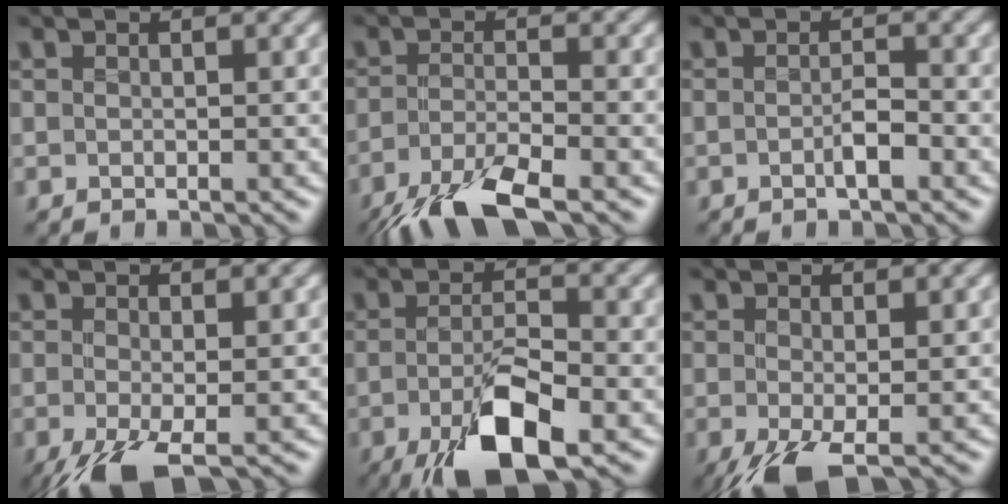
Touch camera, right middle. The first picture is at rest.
{"total": 6.8, "force": [-4.9, 1.7, 4.5], "torque": [-0.084, -0.016, -0.100]}
{"total": 1.6, "force": [-0.9, 0.3, 1.3], "torque": [-0.025, -0.002, -0.018]}
{"total": 4.9, "force": [-2.7, 1.5, 3.8], "torque": [-0.083, -0.012, -0.051]}
{"total": 7.8, "force": [-4.0, 2.4, 6.3], "torque": [-0.113, -0.005, -0.071]}
{"total": 4.2, "force": [-2.2, 1.4, 3.4], "torque": [-0.074, -0.011, -0.041]}